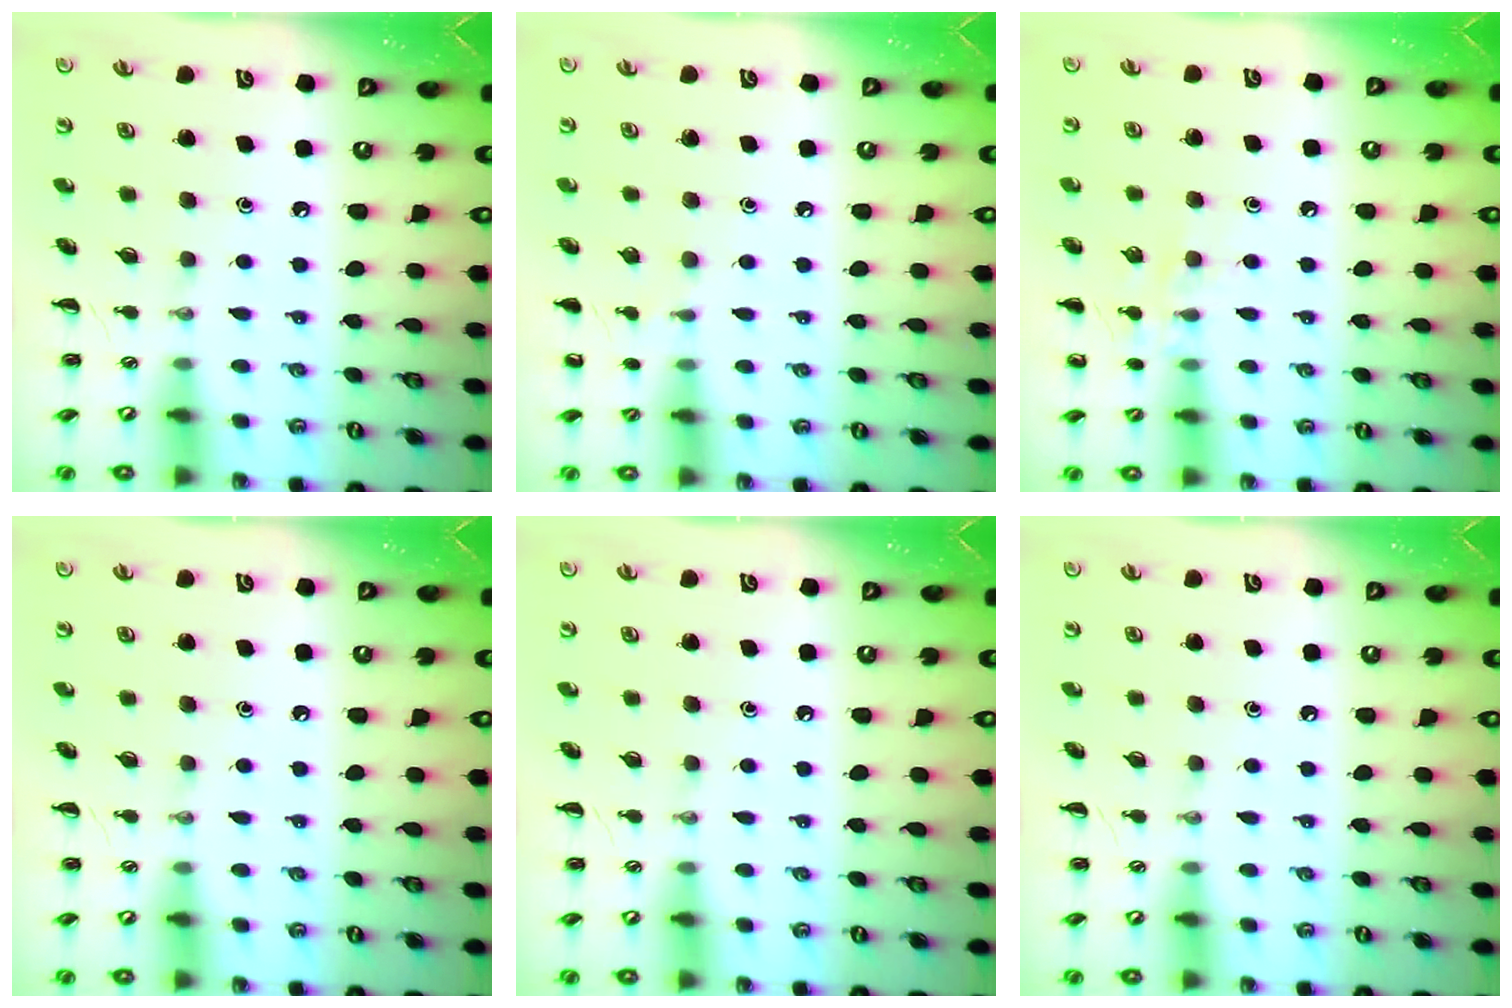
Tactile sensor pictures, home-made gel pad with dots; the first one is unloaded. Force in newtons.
{"total": 5.3, "press": 5.1, "slide": 1.5}
{"total": 7.5, "press": 7.4, "slide": 1.6}
{"total": 0.0}
{"total": 0.0}
{"total": 0.0}